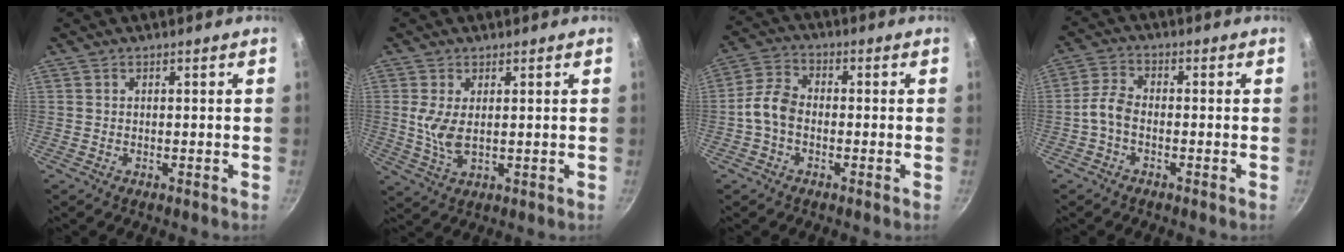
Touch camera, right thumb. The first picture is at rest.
{"total": 5.5, "force": [0.9, 2.6, 4.7], "torque": [-0.097, -0.007, 0.023]}
{"total": 6.2, "force": [-1.5, 4.3, 4.2], "torque": [-0.081, 0.029, -0.043]}
{"total": 4.1, "force": [-1.7, 2.3, 2.9], "torque": [-0.067, 0.023, -0.044]}